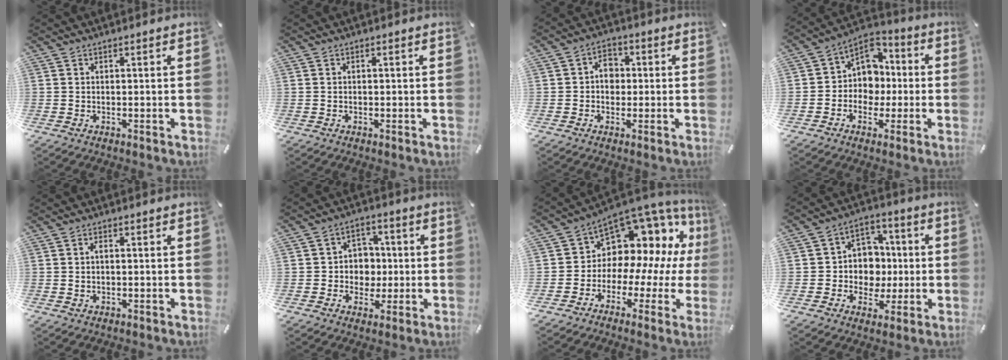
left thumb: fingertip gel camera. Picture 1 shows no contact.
{"total": 0.5, "force": [-0.1, 0.3, 0.4], "torque": [-0.009, 0.000, -0.002]}
{"total": 5.2, "force": [-0.3, 4.3, 2.9], "torque": [-0.035, 0.004, -0.012]}
{"total": 9.1, "force": [-0.6, 8.6, 2.8], "torque": [-0.050, 0.008, -0.007]}
{"total": 1.7, "force": [0.2, 0.9, 1.4], "torque": [-0.030, 0.004, 0.002]}
{"total": 7.5, "force": [-0.6, 7.2, 1.9], "torque": [-0.021, 0.009, -0.010]}
{"total": 10.8, "force": [6.5, 7.7, 3.8], "torque": [-0.069, -0.087, 0.117]}
{"total": 10.2, "force": [-1.0, 9.8, 2.5], "torque": [-0.035, 0.008, -0.009]}